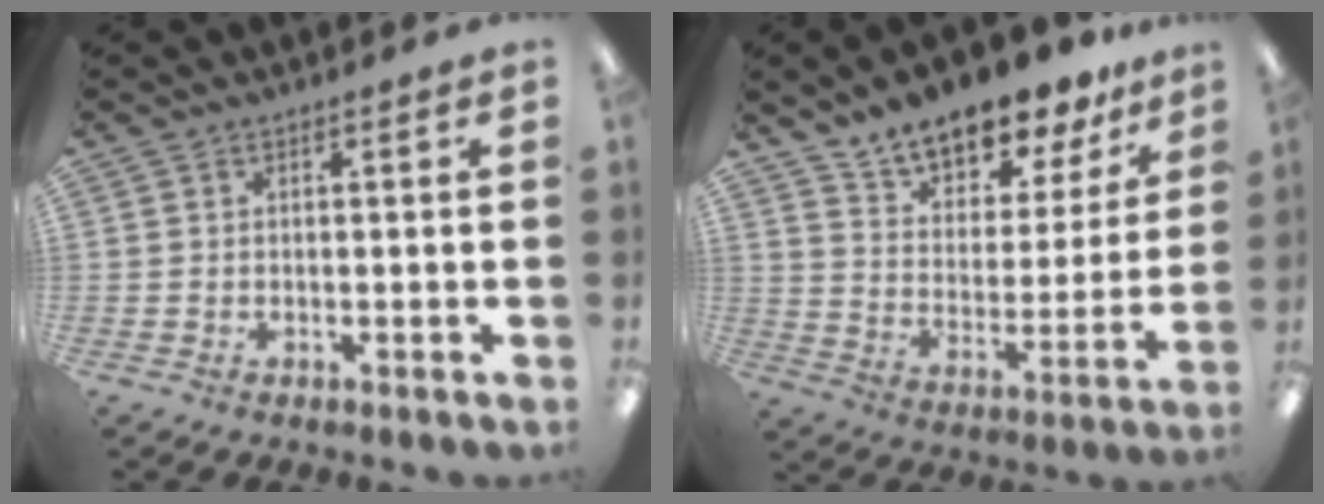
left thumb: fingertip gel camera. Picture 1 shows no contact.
{"total": 12.4, "force": [11.5, 3.9, 2.6], "torque": [-0.054, -0.094, 0.208]}